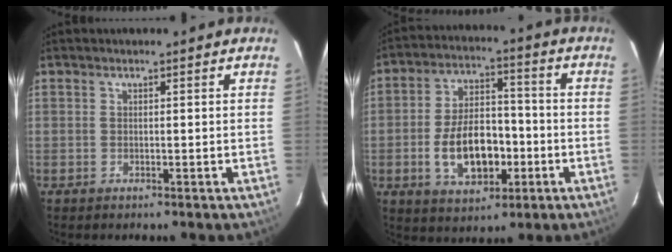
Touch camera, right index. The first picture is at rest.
{"total": 13.0, "force": [-3.7, 7.3, 10.1], "torque": [-0.197, 0.014, -0.049]}